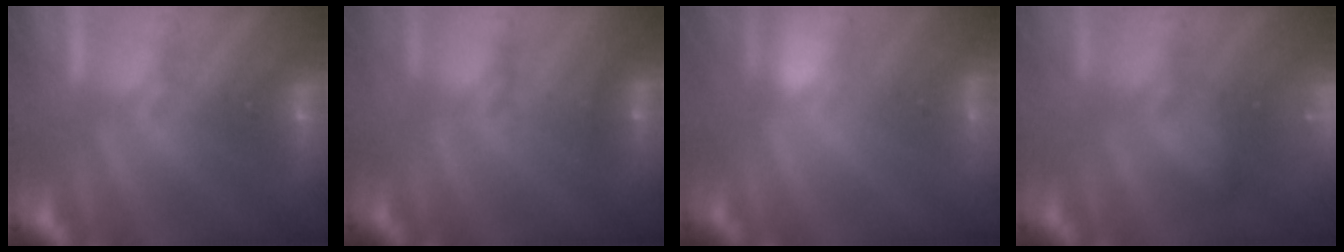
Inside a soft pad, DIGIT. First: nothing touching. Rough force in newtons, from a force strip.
{"total": 1.7}
{"total": 2.9}
{"total": 7.2}